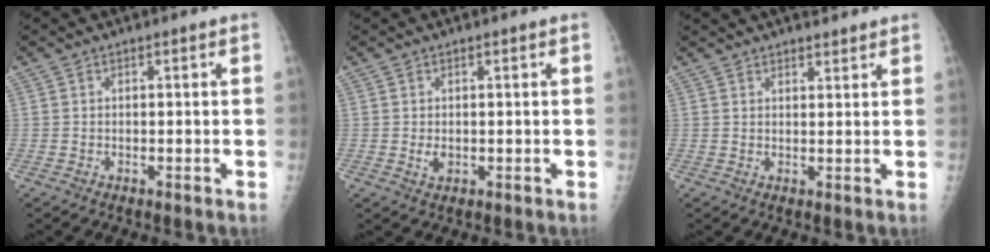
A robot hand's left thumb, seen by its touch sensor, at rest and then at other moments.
{"total": 1.7, "force": [0.0, 1.0, 1.4], "torque": [-0.018, -0.004, 0.005]}
{"total": 6.1, "force": [5.1, 1.7, 2.8], "torque": [-0.019, 0.001, 0.078]}